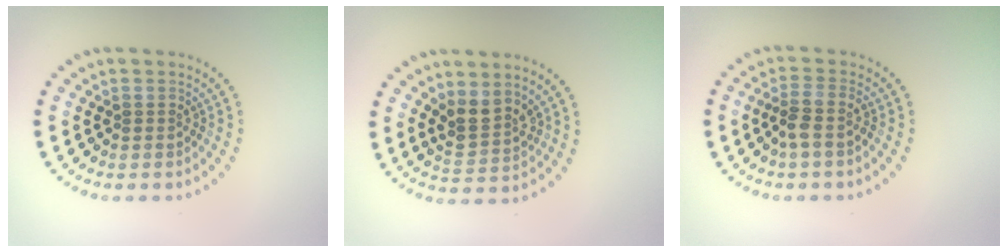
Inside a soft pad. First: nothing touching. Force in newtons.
{"total": 2.7, "press": 2.2, "slide": 1.5}
{"total": 1.9, "press": 1.5, "slide": 1.2}